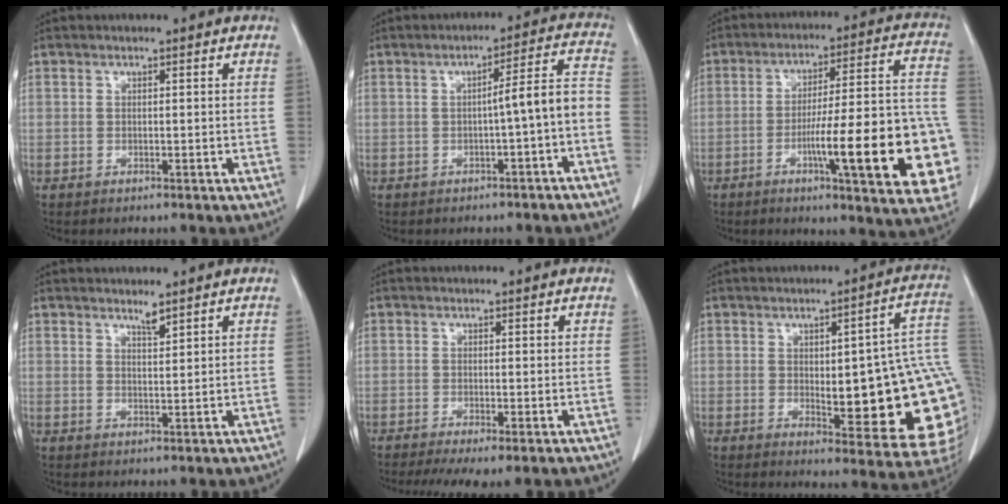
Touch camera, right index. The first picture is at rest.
{"total": 8.4, "force": [-1.9, -0.1, 8.2], "torque": [-0.102, 0.031, -0.027]}
{"total": 22.4, "force": [-6.7, 2.8, 21.2], "torque": [-0.211, 0.020, -0.082]}
{"total": 1.7, "force": [1.5, 0.0, 0.8], "torque": [-0.015, -0.006, 0.029]}
{"total": 5.1, "force": [-3.2, 0.9, 3.8], "torque": [-0.064, -0.015, -0.053]}
{"total": 20.6, "force": [-0.4, 4.7, 20.0], "torque": [-0.171, 0.014, 0.012]}